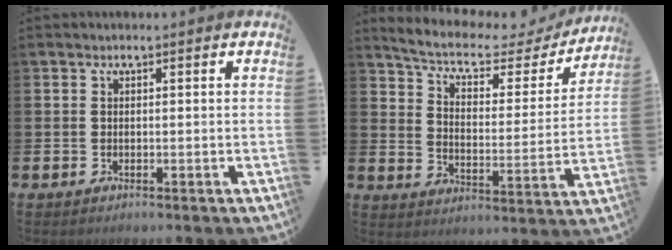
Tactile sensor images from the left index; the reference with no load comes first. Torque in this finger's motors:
{"motor_torque": [0.73, -0.71, 0.12, 0.06]}